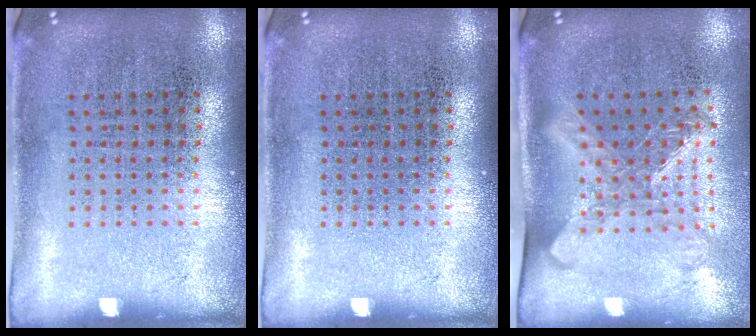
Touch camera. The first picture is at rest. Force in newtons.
{"total": 0.0}
{"total": 1.6, "press": 1.3, "slide": 0.9}